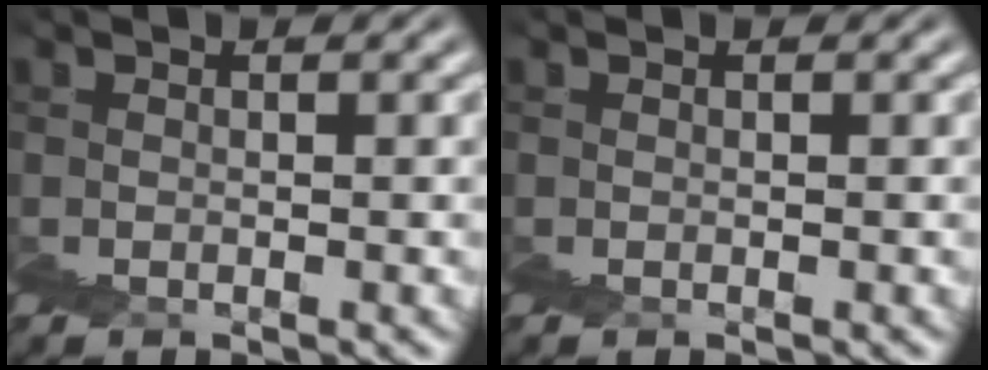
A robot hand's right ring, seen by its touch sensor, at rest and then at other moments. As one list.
[{"total": 0.0}]